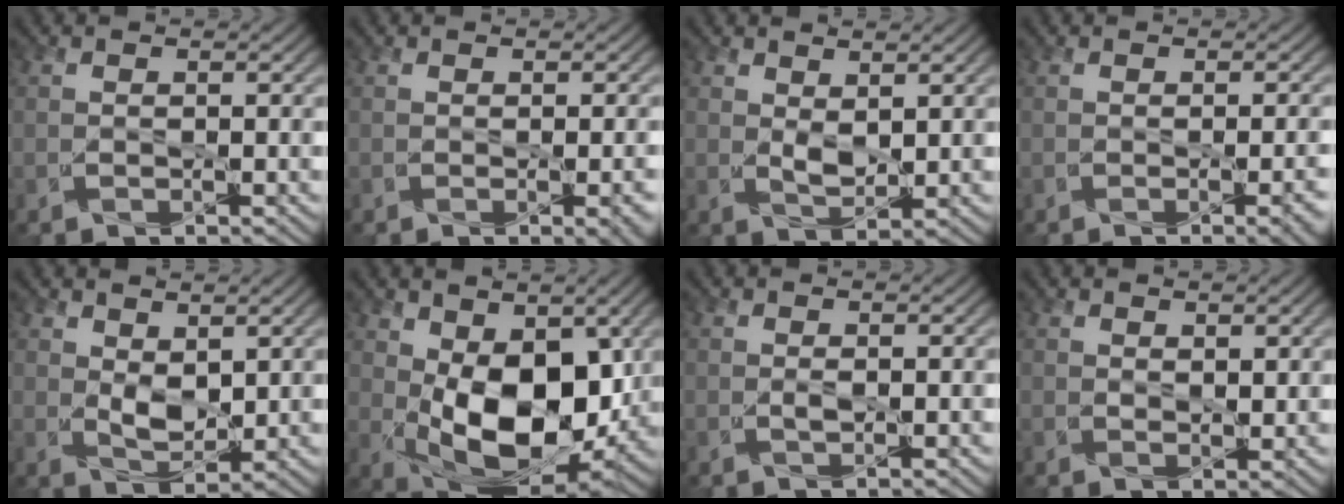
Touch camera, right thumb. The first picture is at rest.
{"total": 2.9, "force": [-0.7, 0.4, 2.8], "torque": [-0.036, 0.002, -0.004]}
{"total": 2.4, "force": [1.4, 0.7, 1.8], "torque": [-0.041, -0.003, 0.031]}
{"total": 3.3, "force": [-0.8, 0.5, 3.2], "torque": [-0.041, 0.002, -0.006]}
{"total": 3.7, "force": [1.7, 1.7, 2.8], "torque": [-0.063, -0.004, 0.037]}
{"total": 13.7, "force": [0.6, 7.8, 11.3], "torque": [-0.198, -0.017, 0.017]}
{"total": 0.8, "force": [0.2, -0.1, 0.8], "torque": [-0.019, 0.002, 0.005]}
{"total": 1.7, "force": [1.3, 0.3, 1.0], "torque": [-0.025, -0.003, 0.030]}